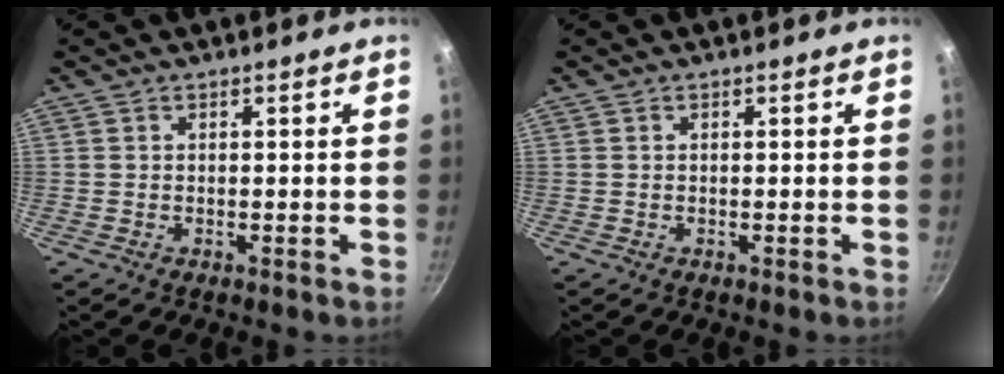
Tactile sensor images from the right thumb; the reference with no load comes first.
{"total": 0.0}